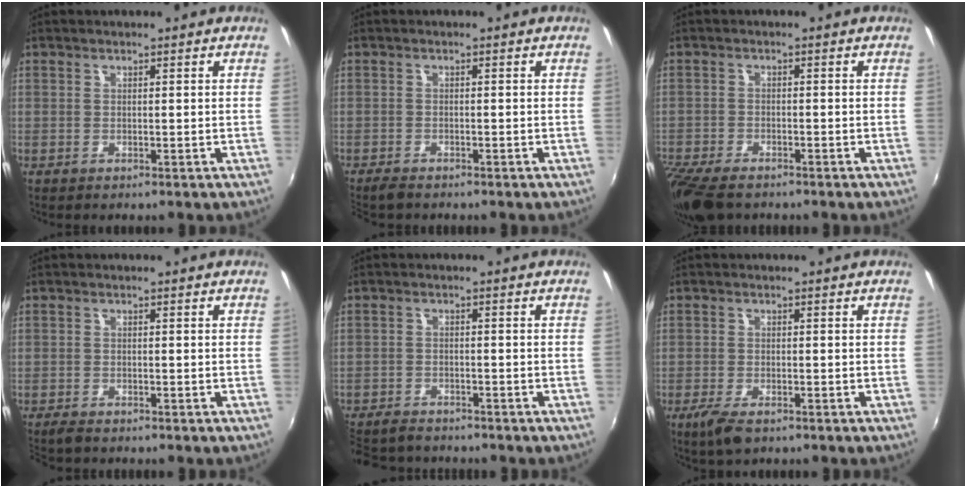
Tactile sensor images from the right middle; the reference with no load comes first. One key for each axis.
{"total": 2.5, "fx": -2.2, "fy": 0.7, "fz": 0.8, "tx": -0.025, "ty": -0.010, "tz": -0.043}
{"total": 10.2, "fx": -8.1, "fy": 3.7, "fz": 5.1, "tx": -0.138, "ty": -0.044, "tz": -0.150}
{"total": 2.3, "fx": -2.2, "fy": 0.5, "fz": 0.7, "tx": -0.022, "ty": -0.011, "tz": -0.042}
{"total": 8.1, "fx": -7.2, "fy": 3.0, "fz": 2.3, "tx": -0.074, "ty": -0.012, "tz": -0.121}
{"total": 4.5, "fx": -3.0, "fy": 1.6, "fz": 3.0, "tx": -0.073, "ty": -0.016, "tz": -0.056}